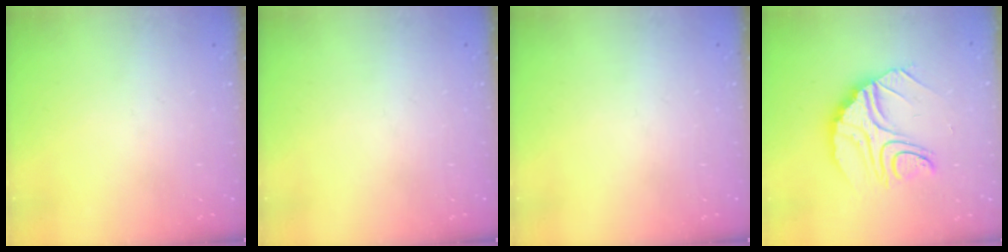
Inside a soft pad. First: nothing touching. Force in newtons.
{"total": 0.0}
{"total": 0.0}
{"total": 13.7, "press": 13.6, "slide": 1.3}